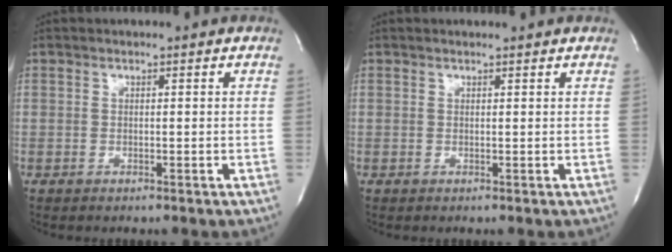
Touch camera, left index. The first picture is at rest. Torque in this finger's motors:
{"motor_torque": [0.22, -0.25, 0.03, 0.00]}